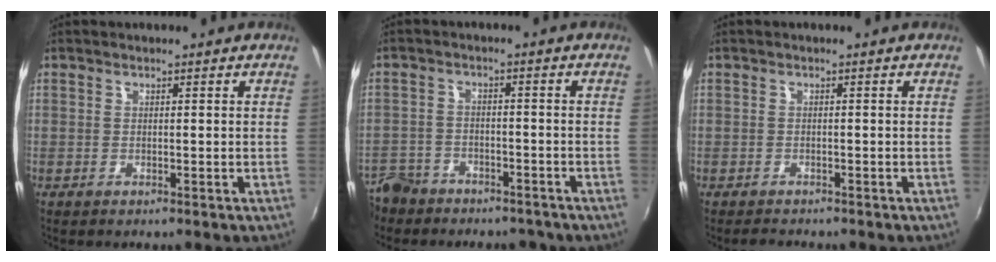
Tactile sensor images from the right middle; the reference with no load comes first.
{"total": 11.6, "force": [-8.4, 7.4, 3.0], "torque": [-0.099, 0.014, -0.131]}
{"total": 1.9, "force": [-1.6, 0.9, 0.1], "torque": [-0.009, 0.000, -0.030]}